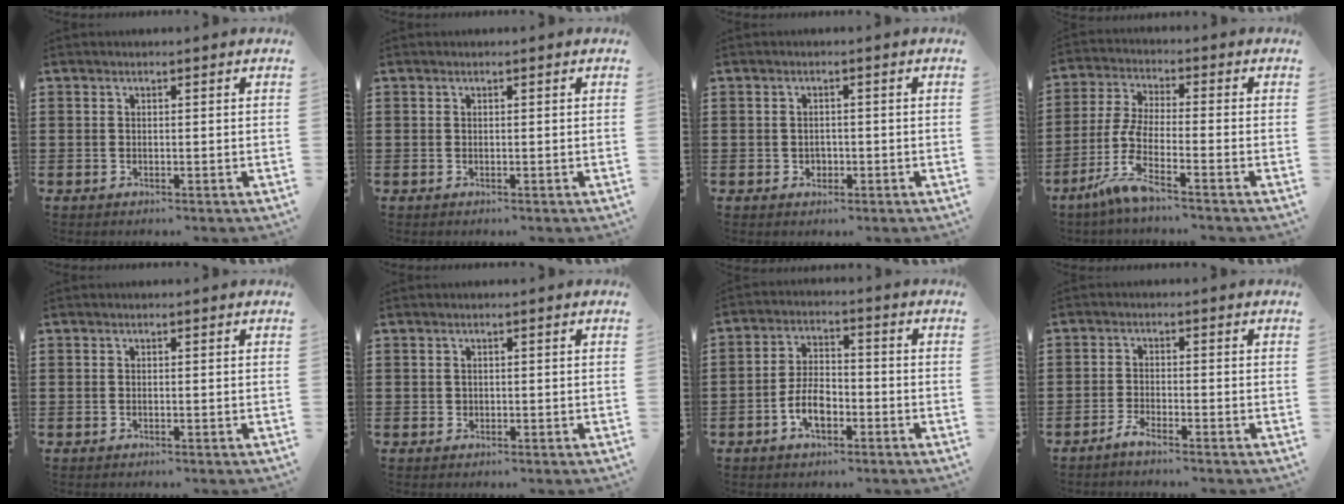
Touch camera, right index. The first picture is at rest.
{"total": 0.0}
{"total": 1.3, "force": [-0.4, 1.1, 0.5], "torque": [-0.013, 0.002, -0.010]}
{"total": 7.2, "force": [-4.7, 1.2, 5.3], "torque": [-0.139, -0.017, -0.099]}
{"total": 0.0}
{"total": 0.6, "force": [0.1, 0.6, 0.1], "torque": [-0.004, 0.005, 0.001]}
{"total": 6.0, "force": [-2.5, 3.1, 4.4], "torque": [-0.103, 0.000, -0.053]}
{"total": 2.1, "force": [-2.0, -0.2, 0.7], "torque": [-0.021, -0.003, -0.039]}